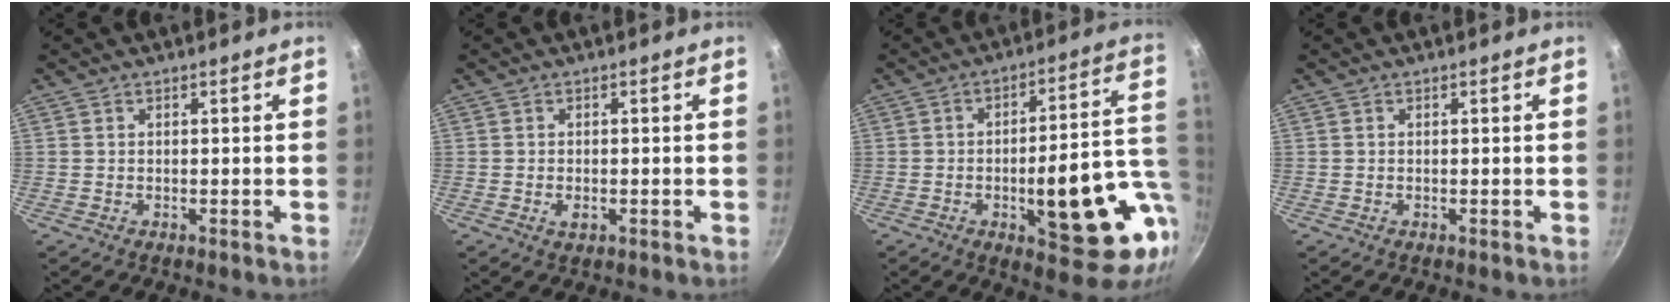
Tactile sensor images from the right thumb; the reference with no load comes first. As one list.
[{"total": 1.9, "force": [-0.5, 1.1, 1.4], "torque": [-0.025, -0.001, -0.008]}, {"total": 20.1, "force": [-4.5, 6.8, 18.3], "torque": [-0.217, 0.025, -0.056]}, {"total": 0.0}]